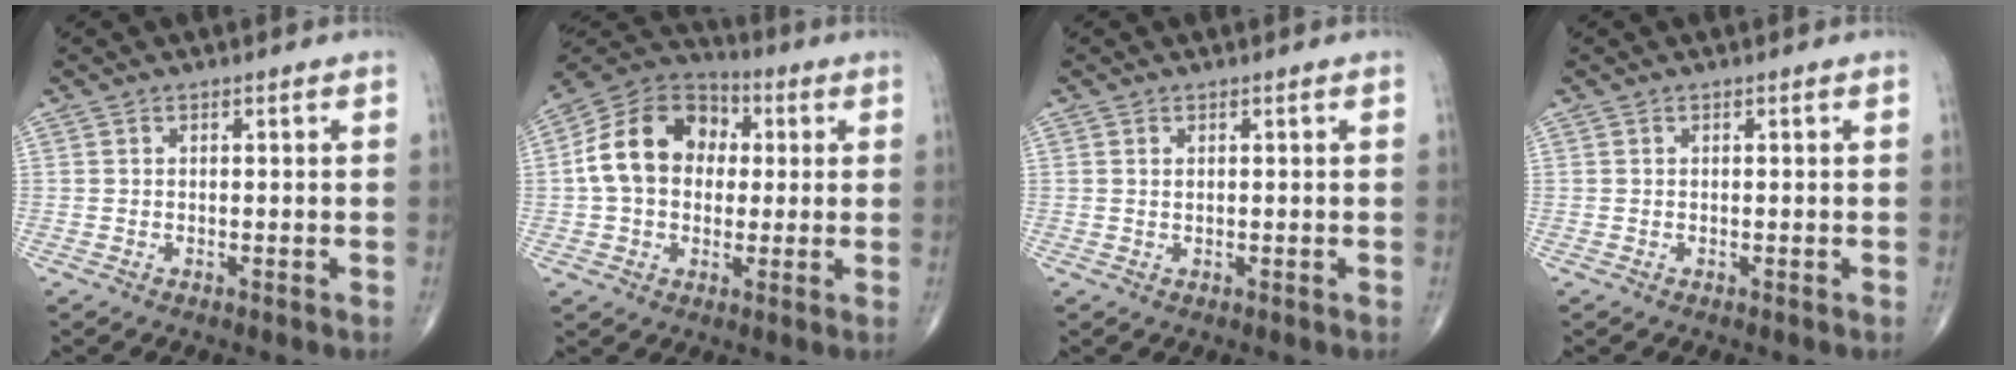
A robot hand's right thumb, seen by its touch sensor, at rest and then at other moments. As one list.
[{"total": 15.1, "force": [1.5, 11.6, 9.7], "torque": [-0.151, 0.030, 0.016]}, {"total": 0.7, "force": [0.3, 0.3, 0.5], "torque": [-0.010, 0.002, 0.007]}, {"total": 0.0}]